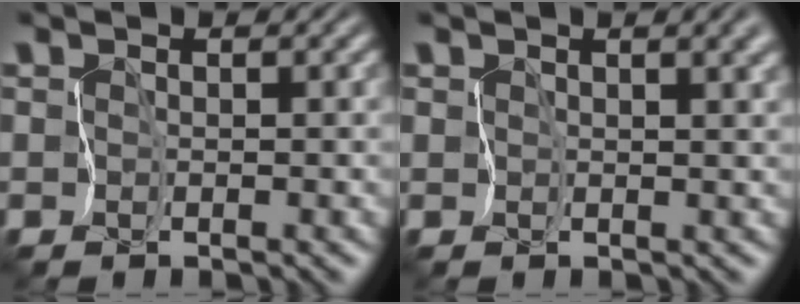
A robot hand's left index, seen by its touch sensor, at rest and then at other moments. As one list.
[{"total": 3.5, "force": [1.7, 1.6, 2.6], "torque": [-0.024, 0.005, 0.022]}]